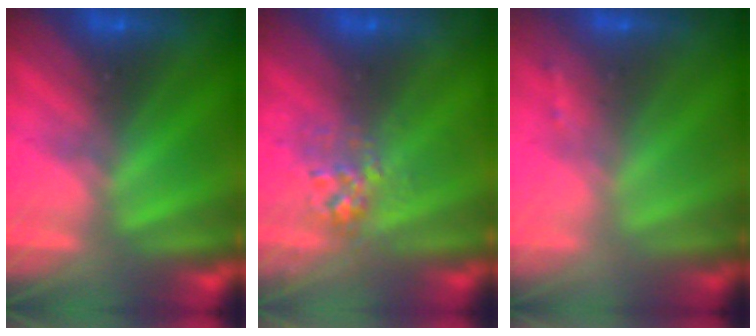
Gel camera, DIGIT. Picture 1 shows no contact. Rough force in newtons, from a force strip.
{"total": 2.9}
{"total": 1.4}